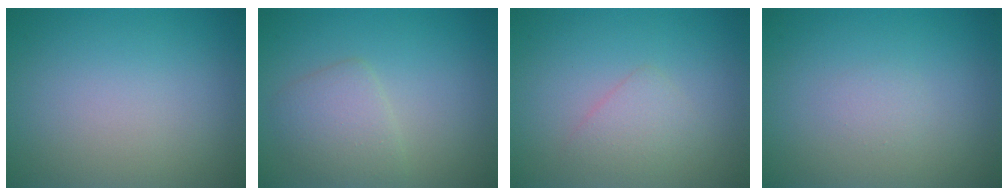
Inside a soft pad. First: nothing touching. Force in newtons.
{"total": 2.9, "press": 2.9, "slide": 0.2}
{"total": 1.7, "press": 1.7, "slide": 0.0}
{"total": 0.7, "press": 0.7, "slide": 0.1}